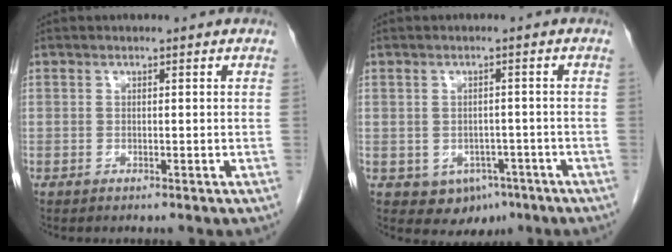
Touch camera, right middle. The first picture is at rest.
{"total": 5.2, "force": [-2.6, 3.9, 2.2], "torque": [-0.025, 0.003, -0.025]}